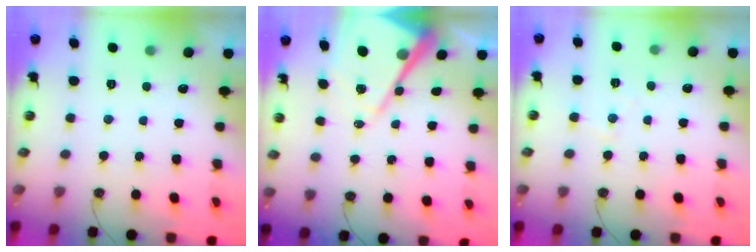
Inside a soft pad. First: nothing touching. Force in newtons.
{"total": 17.0, "press": 16.9, "slide": 1.8}
{"total": 4.6, "press": 4.6, "slide": 0.7}